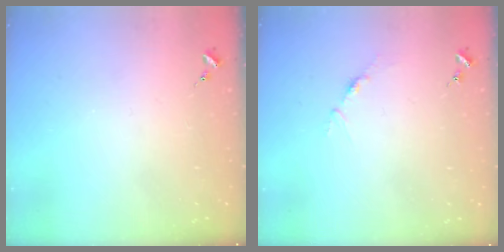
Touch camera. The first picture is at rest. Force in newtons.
{"total": 3.4, "press": 3.4, "slide": 0.4}